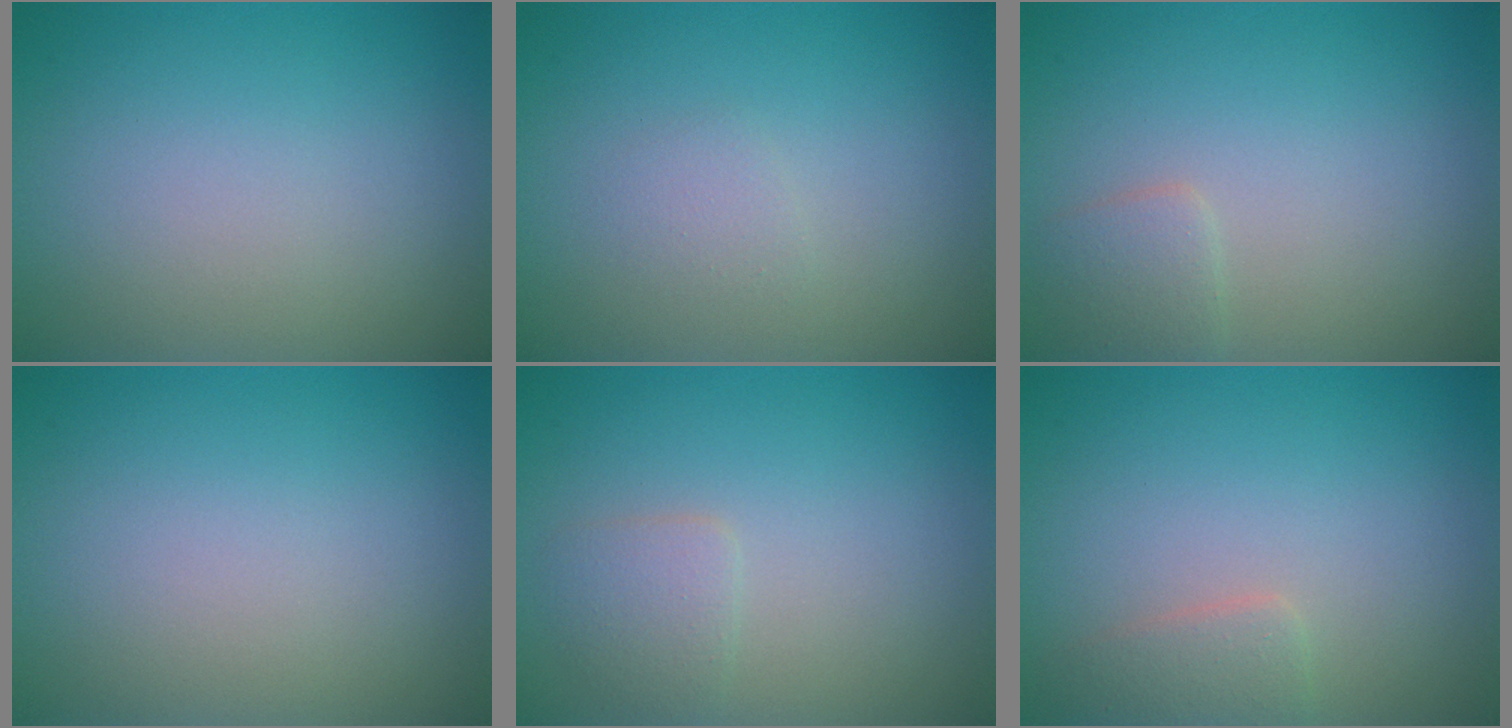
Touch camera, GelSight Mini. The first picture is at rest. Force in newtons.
{"total": 0.9, "press": 0.9, "slide": 0.1}
{"total": 1.4, "press": 1.4, "slide": 0.0}
{"total": 0.0}
{"total": 1.6, "press": 1.6, "slide": 0.1}
{"total": 1.8, "press": 1.8, "slide": 0.2}